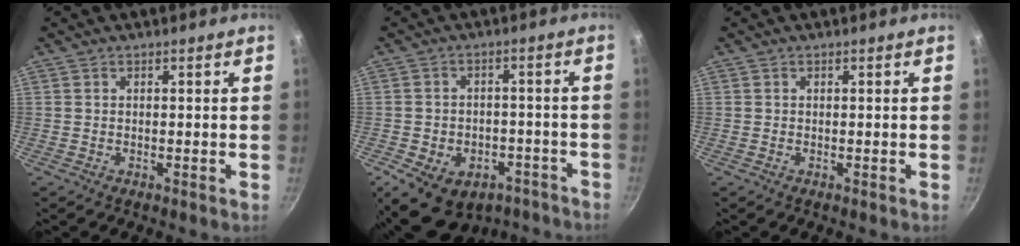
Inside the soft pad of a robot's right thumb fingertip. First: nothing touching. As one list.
[{"total": 15.5, "force": [-8.4, 10.6, 7.6], "torque": [-0.094, 0.043, -0.101]}, {"total": 0.0}]